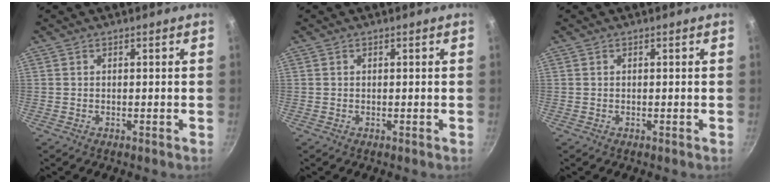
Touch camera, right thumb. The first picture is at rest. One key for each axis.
{"total": 0.0}
{"total": 0.0}